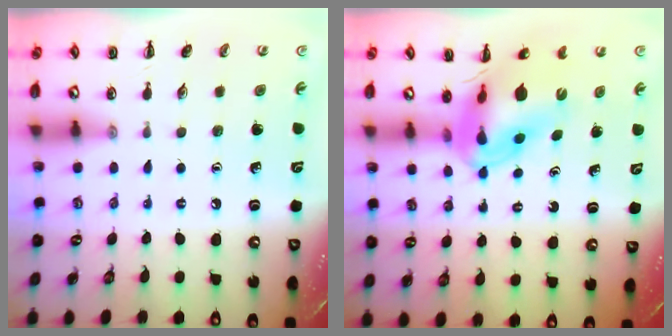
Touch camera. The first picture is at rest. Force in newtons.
{"total": 10.9, "press": 10.3, "slide": 3.5}